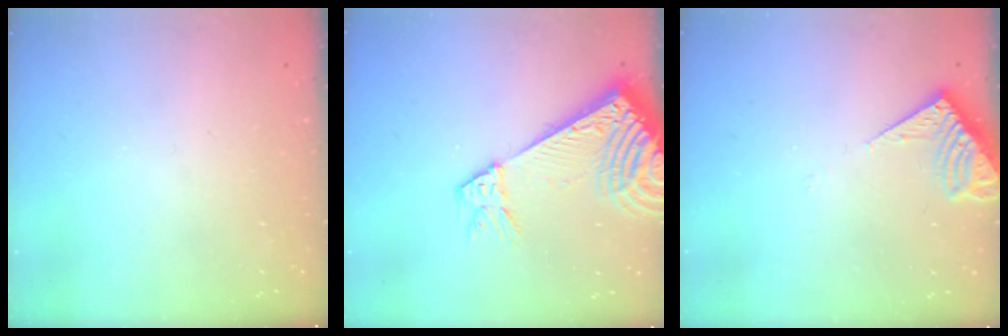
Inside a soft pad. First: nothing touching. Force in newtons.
{"total": 14.3, "press": 14.2, "slide": 2.1}
{"total": 8.2, "press": 8.2, "slide": 0.3}